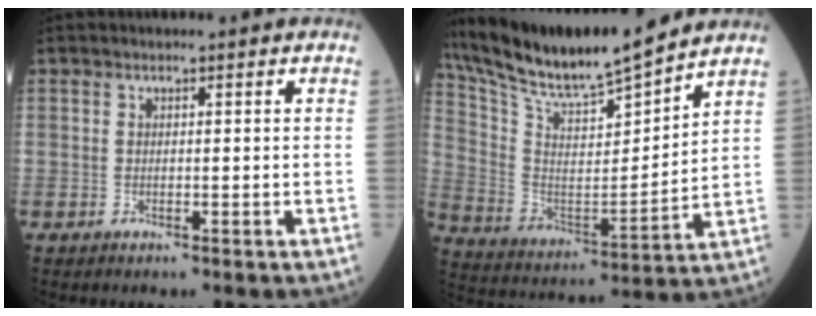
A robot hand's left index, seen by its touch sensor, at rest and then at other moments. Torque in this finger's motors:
{"motor_torque": [0.41, -1.12, -0.11, 0.06]}